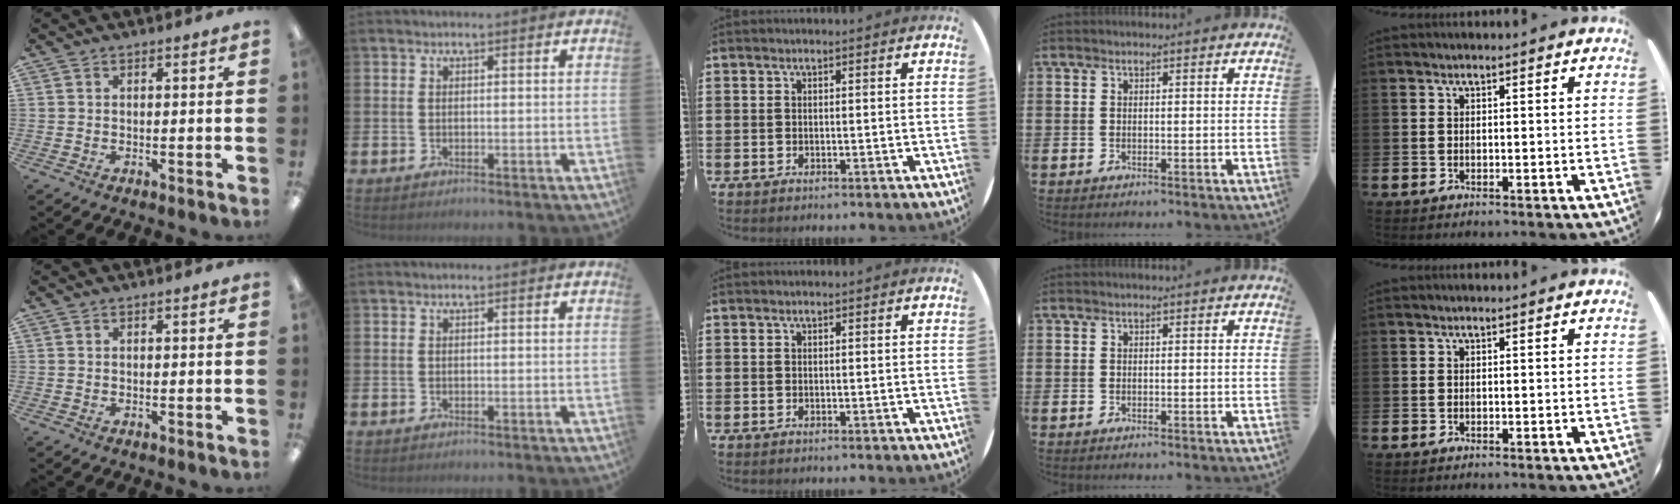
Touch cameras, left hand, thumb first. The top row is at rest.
{}